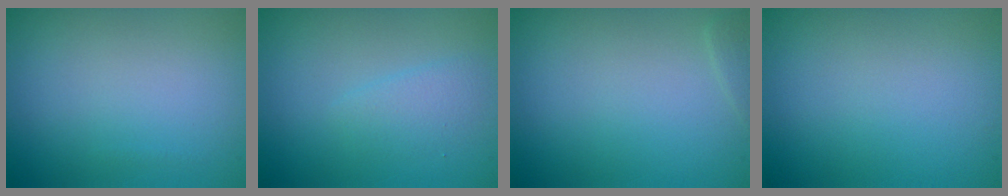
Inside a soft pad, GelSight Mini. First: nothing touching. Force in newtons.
{"total": 1.6, "press": 1.6, "slide": 0.0}
{"total": 0.7, "press": 0.7, "slide": 0.1}
{"total": 0.0}